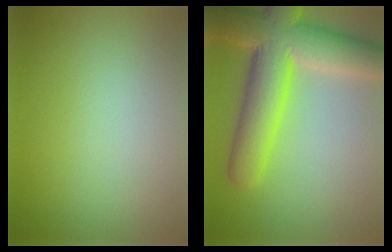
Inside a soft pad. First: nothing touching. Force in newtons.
{"total": 10.8, "press": 10.7, "slide": 0.8}